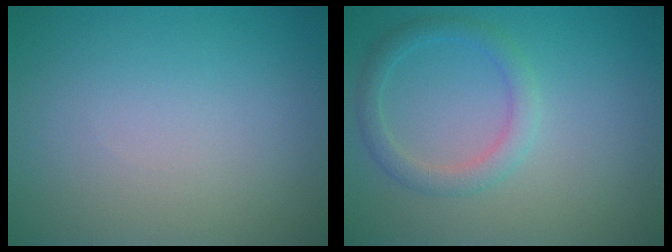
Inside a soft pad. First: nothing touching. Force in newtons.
{"total": 2.3, "press": 2.3, "slide": 0.1}